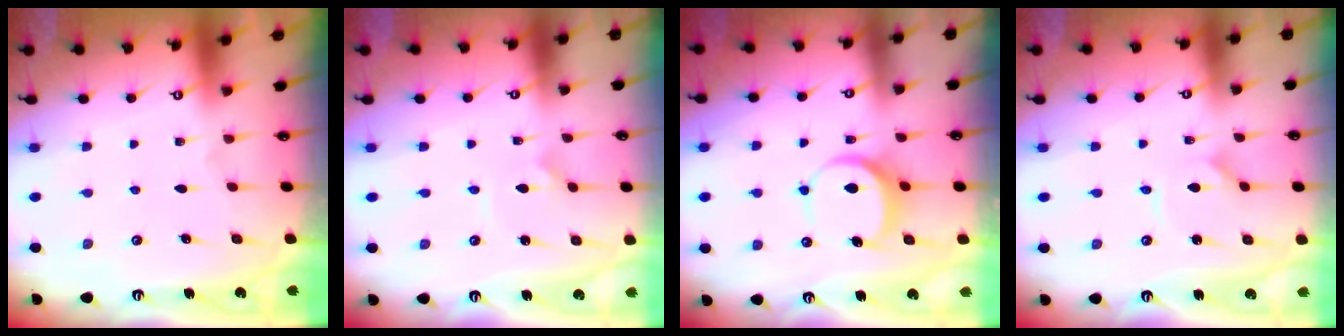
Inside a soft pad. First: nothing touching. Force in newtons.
{"total": 2.1, "press": 2.1, "slide": 0.5}
{"total": 7.0, "press": 7.0, "slide": 0.6}
{"total": 1.5, "press": 1.5, "slide": 0.0}